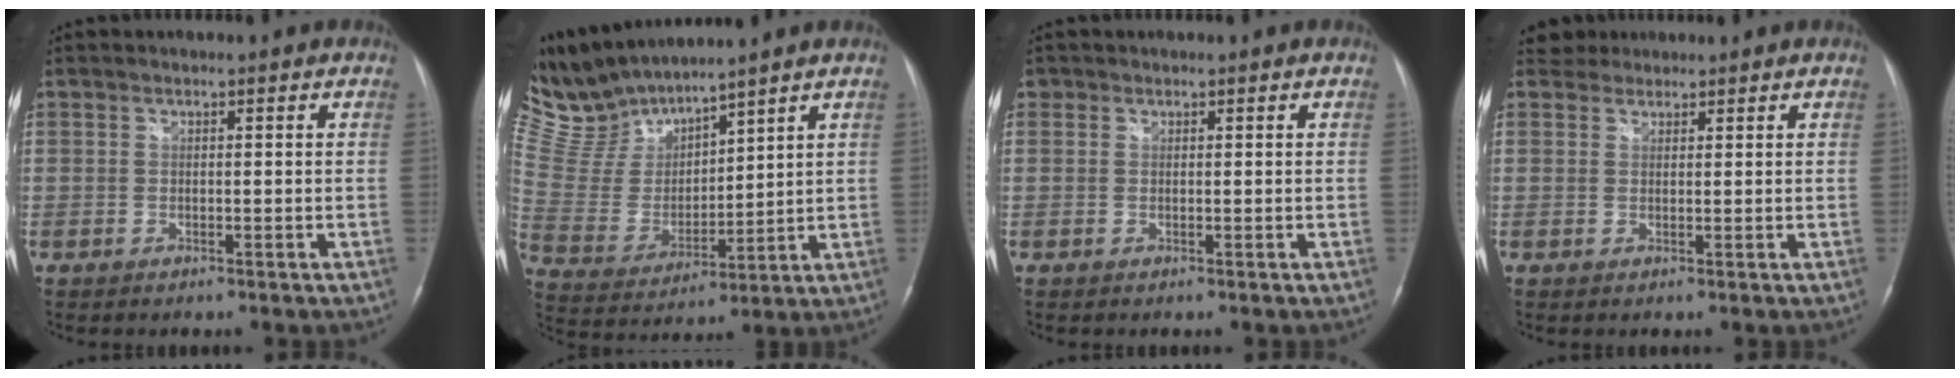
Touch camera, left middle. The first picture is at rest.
{"total": 11.7, "force": [11.4, 1.4, 2.7], "torque": [-0.084, 0.011, 0.249]}
{"total": 0.7, "force": [0.4, 0.6, 0.0], "torque": [0.005, 0.001, 0.004]}
{"total": 2.1, "force": [1.8, 0.8, -0.6], "torque": [0.008, 0.009, 0.028]}